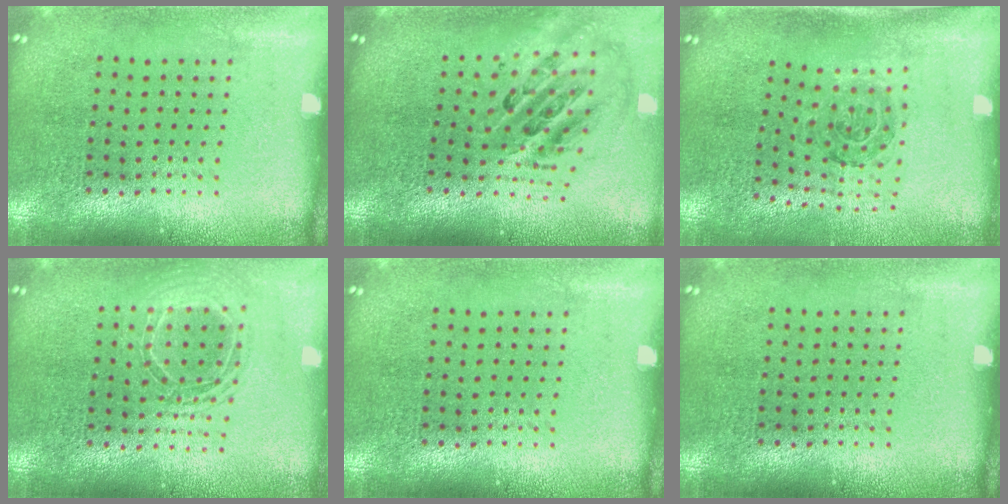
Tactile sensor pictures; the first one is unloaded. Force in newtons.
{"total": 2.4, "press": 1.7, "slide": 1.7}
{"total": 1.1, "press": 1.1, "slide": 0.4}
{"total": 1.8, "press": 1.5, "slide": 0.9}
{"total": 0.0}
{"total": 0.0}